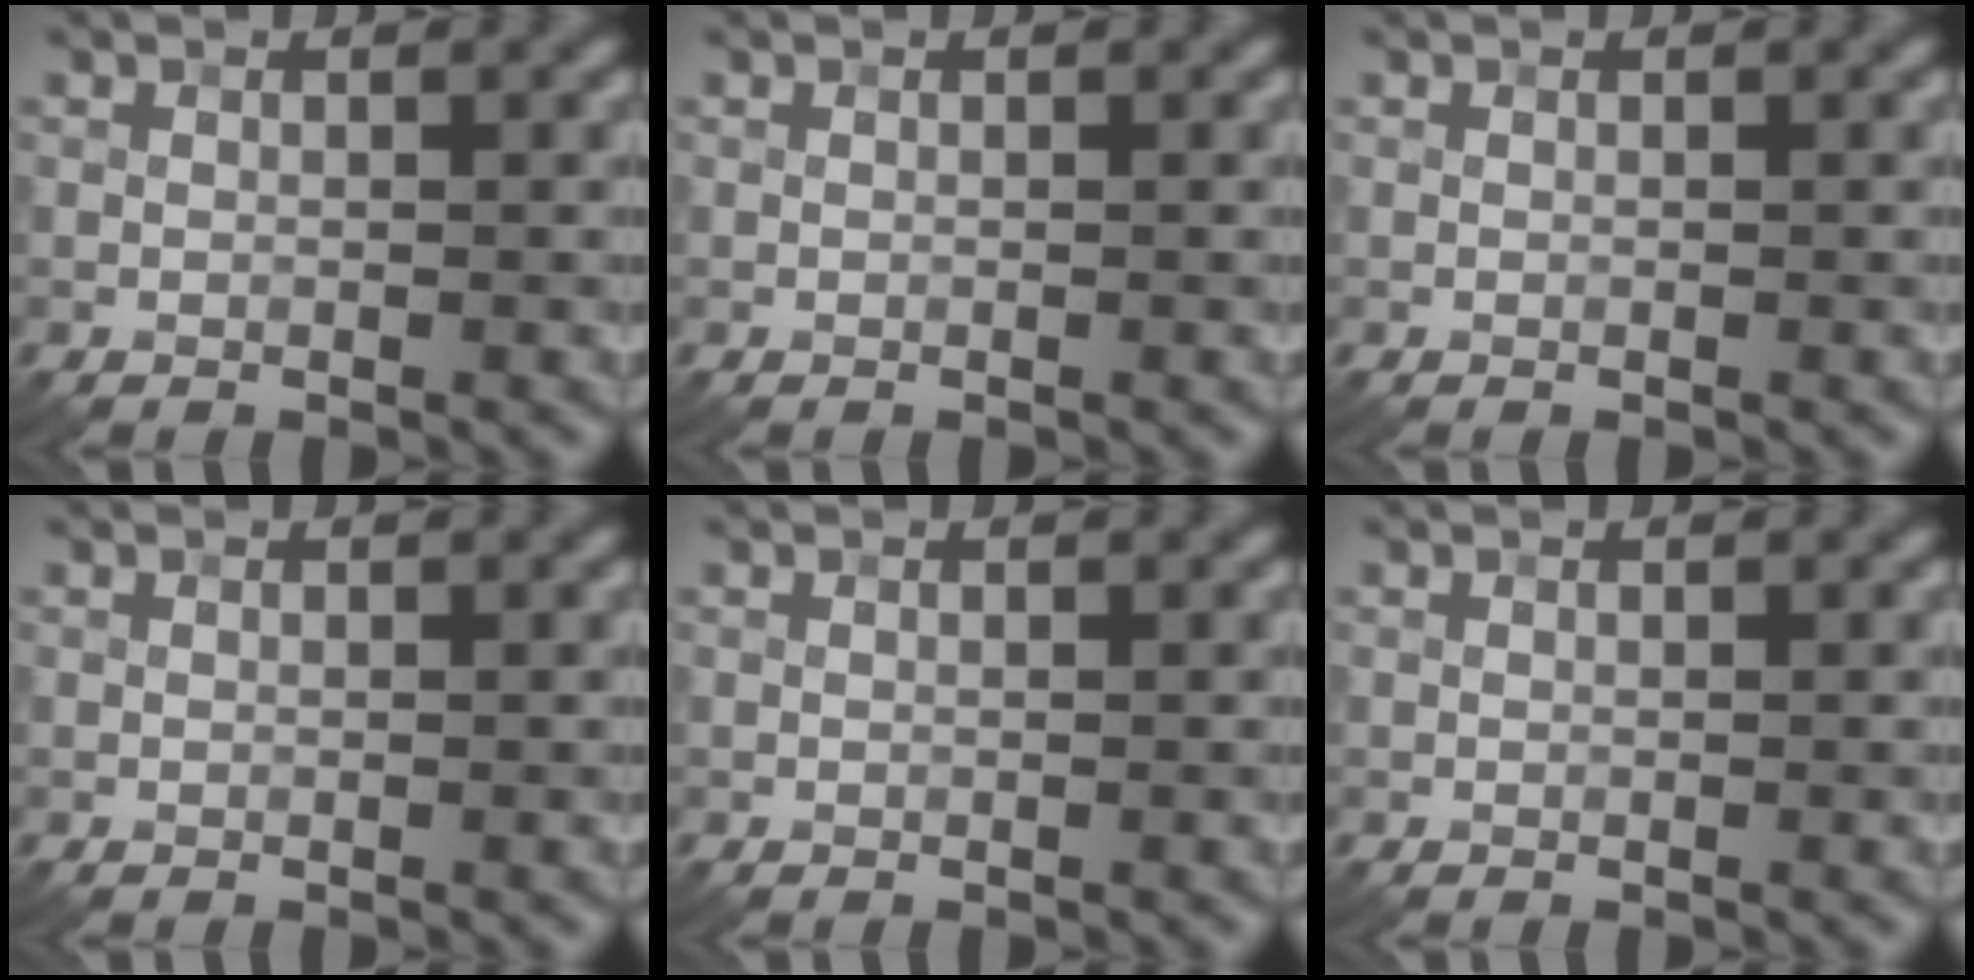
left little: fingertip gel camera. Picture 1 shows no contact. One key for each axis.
{"total": 0.0}
{"total": 0.0}
{"total": 0.0}
{"total": 0.0}
{"total": 0.0}